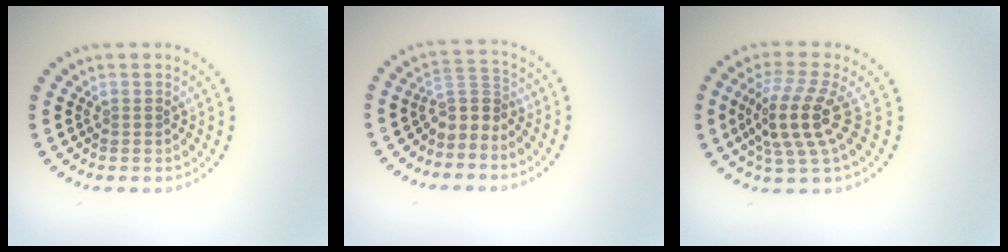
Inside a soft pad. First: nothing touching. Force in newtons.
{"total": 2.5, "press": 1.8, "slide": 1.7}
{"total": 4.5, "press": 3.6, "slide": 2.6}